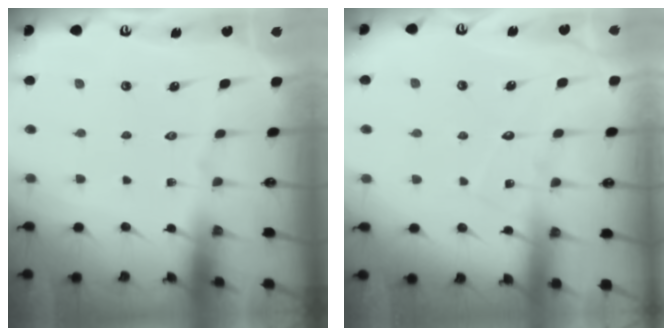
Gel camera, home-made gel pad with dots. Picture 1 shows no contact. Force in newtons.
{"total": 5.7, "press": 5.7, "slide": 0.3}